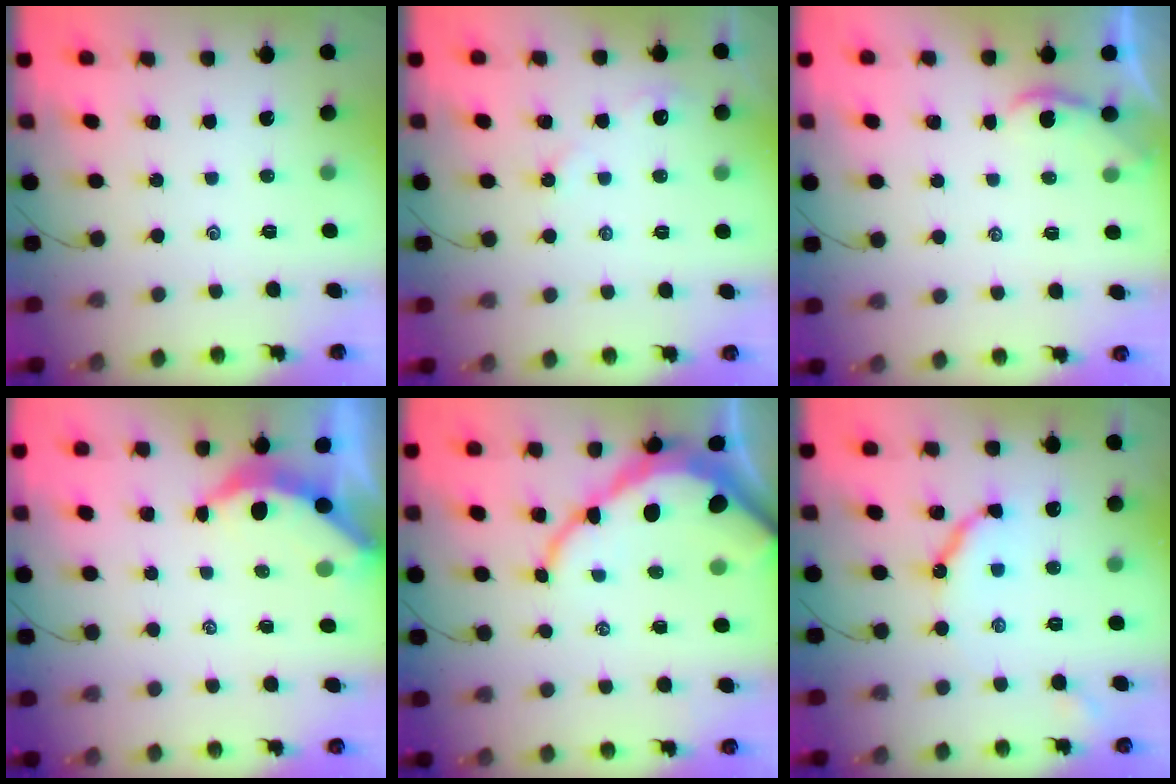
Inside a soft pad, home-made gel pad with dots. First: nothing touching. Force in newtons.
{"total": 4.0, "press": 4.0, "slide": 0.4}
{"total": 1.2, "press": 1.2, "slide": 0.1}
{"total": 3.6, "press": 3.6, "slide": 0.4}
{"total": 12.0, "press": 11.9, "slide": 1.3}
{"total": 10.1, "press": 10.1, "slide": 0.9}